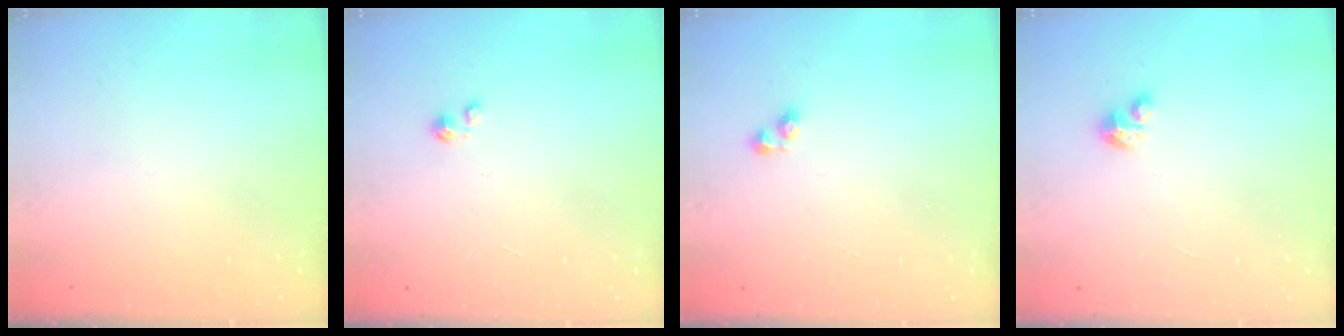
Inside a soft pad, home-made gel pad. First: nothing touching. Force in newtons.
{"total": 0.0}
{"total": 2.6, "press": 2.5, "slide": 0.6}
{"total": 2.3, "press": 2.3, "slide": 0.1}